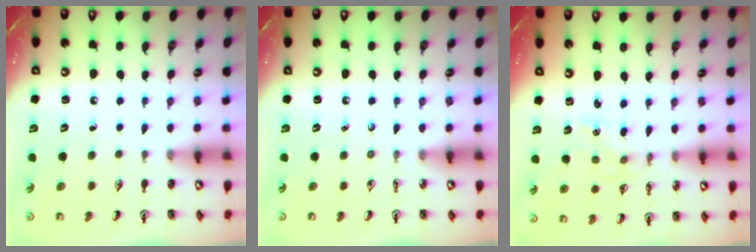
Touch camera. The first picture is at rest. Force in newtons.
{"total": 0.0}
{"total": 1.0, "press": 1.0, "slide": 0.2}